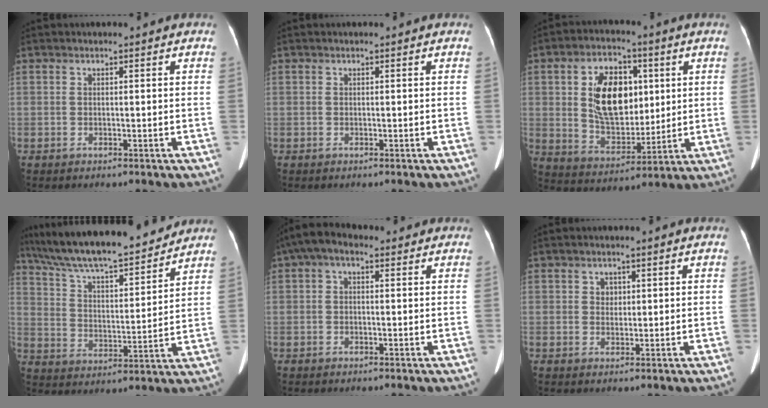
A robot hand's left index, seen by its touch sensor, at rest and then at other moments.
{"total": 0.0}
{"total": 12.6, "force": [2.6, 7.4, 9.8], "torque": [-0.190, 0.011, 0.054]}
{"total": 18.6, "force": [16.8, 2.0, 7.8], "torque": [-0.144, 0.007, 0.274]}
{"total": 4.2, "force": [1.7, 2.4, 3.0], "torque": [-0.061, 0.031, 0.026]}
{"total": 1.5, "force": [0.4, 1.3, 0.5], "torque": [-0.010, 0.000, 0.007]}